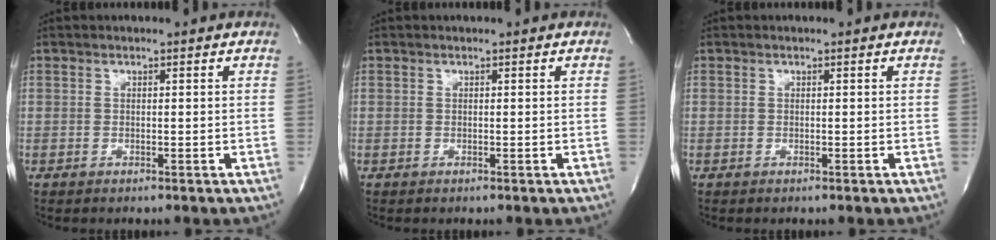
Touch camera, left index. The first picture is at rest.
{"total": 0.0}
{"total": 0.0}